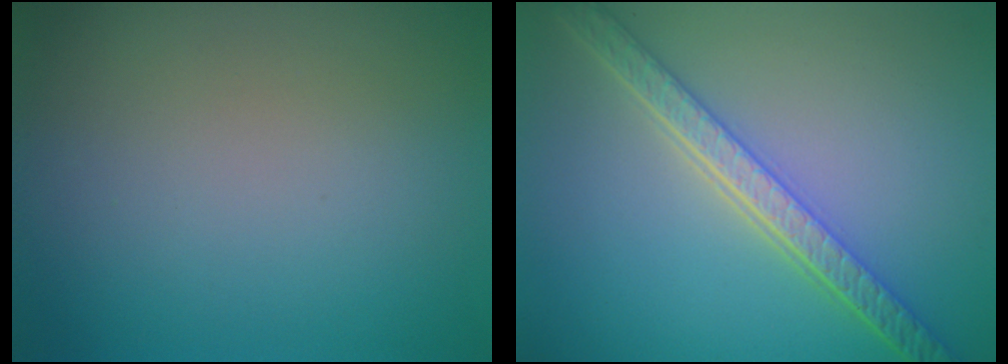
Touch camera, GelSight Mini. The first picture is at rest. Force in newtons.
{"total": 5.6, "press": 4.3, "slide": 3.5}